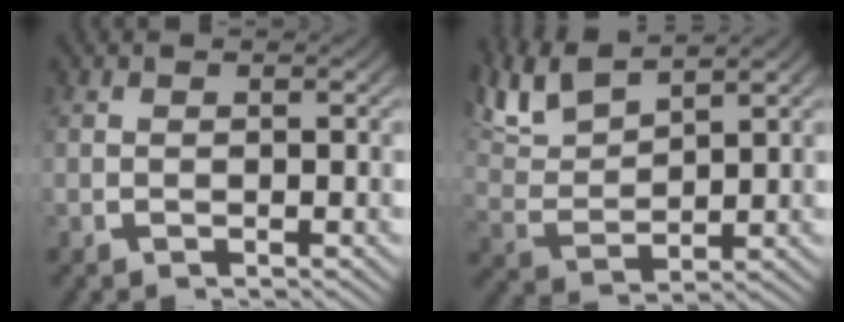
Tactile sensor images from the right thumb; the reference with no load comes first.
{"total": 5.6, "force": [4.0, 2.5, 3.1], "torque": [-0.076, 0.001, 0.082]}